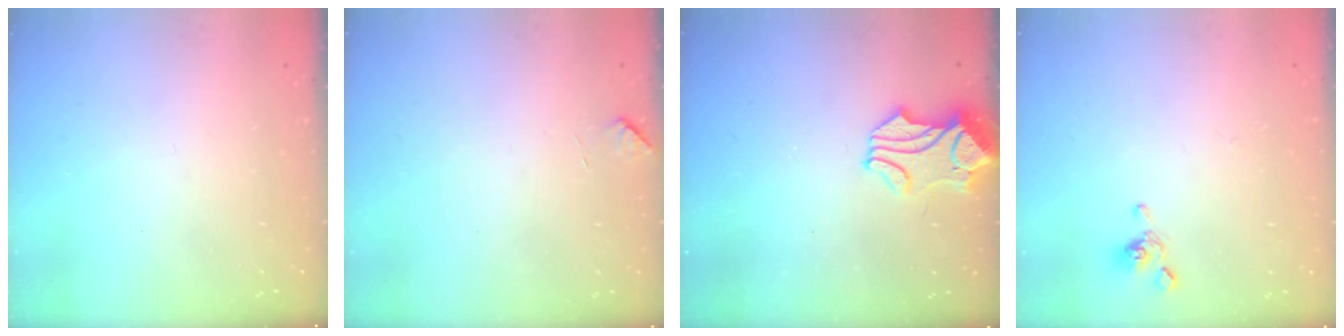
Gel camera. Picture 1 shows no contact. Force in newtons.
{"total": 2.7, "press": 2.7, "slide": 0.6}
{"total": 1.7, "press": 1.4, "slide": 1.0}
{"total": 2.2, "press": 2.0, "slide": 0.8}